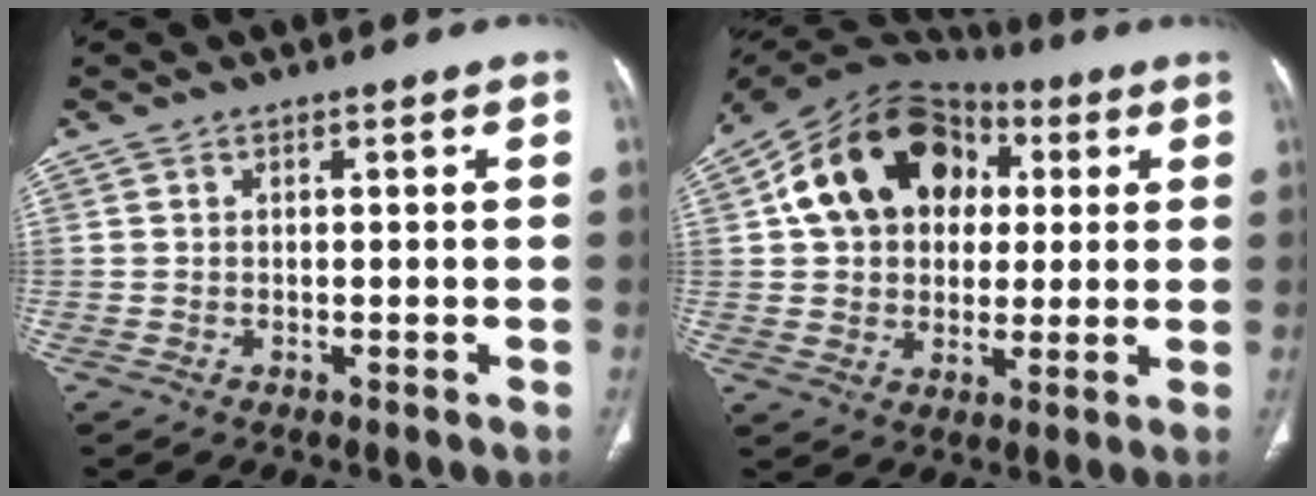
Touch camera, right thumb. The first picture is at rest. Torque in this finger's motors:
{"motor_torque": [-1.20, 1.78, 0.52, -0.35, 0.16]}